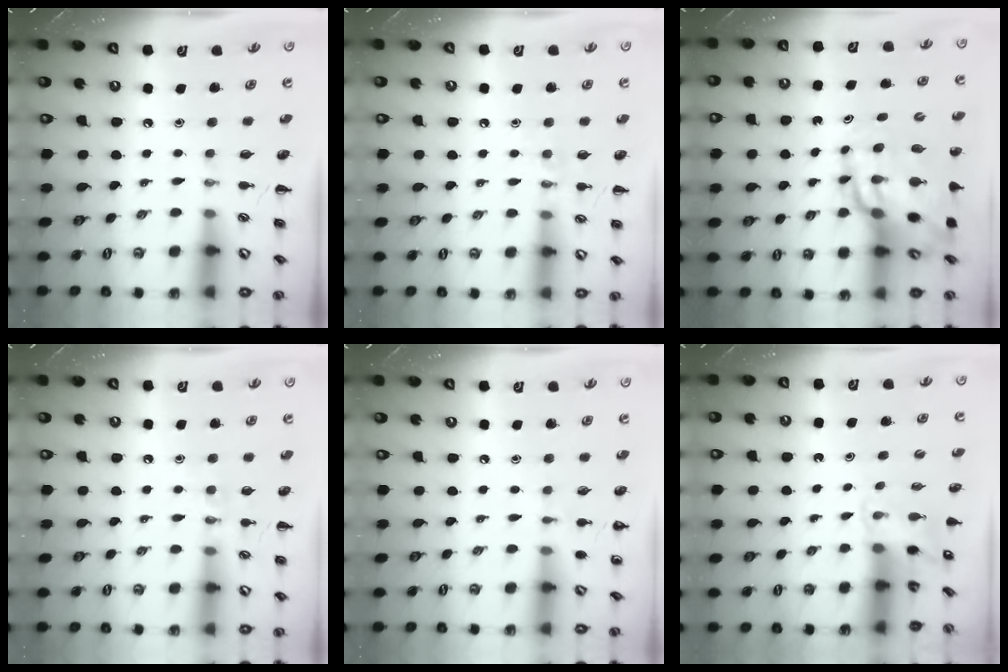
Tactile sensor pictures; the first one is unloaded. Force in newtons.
{"total": 7.1, "press": 7.0, "slide": 1.2}
{"total": 17.5, "press": 16.8, "slide": 4.9}
{"total": 7.5, "press": 7.4, "slide": 1.1}
{"total": 4.4, "press": 4.2, "slide": 1.4}
{"total": 2.5, "press": 2.3, "slide": 1.0}